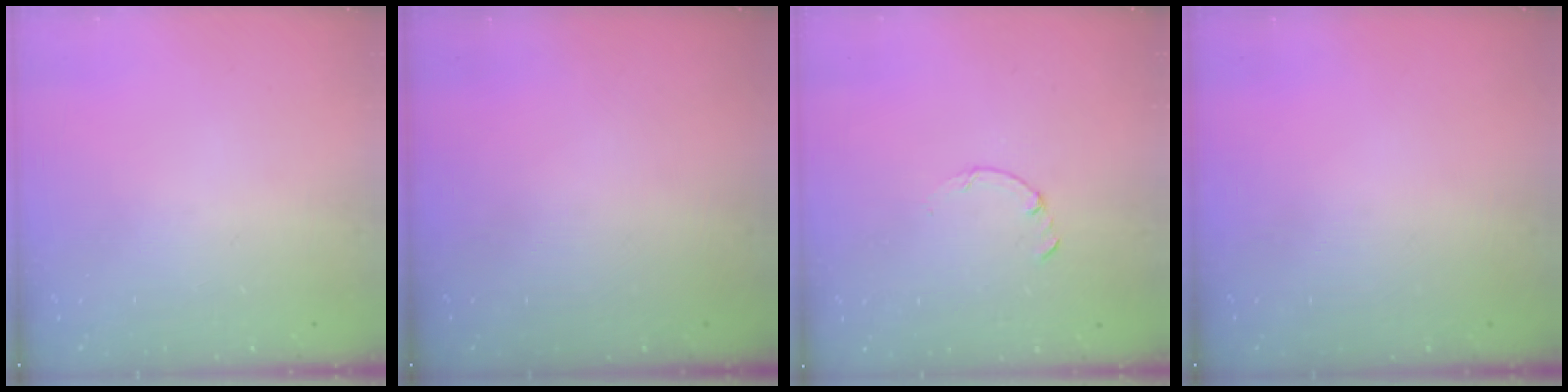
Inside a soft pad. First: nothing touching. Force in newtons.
{"total": 0.0}
{"total": 0.0}
{"total": 0.0}